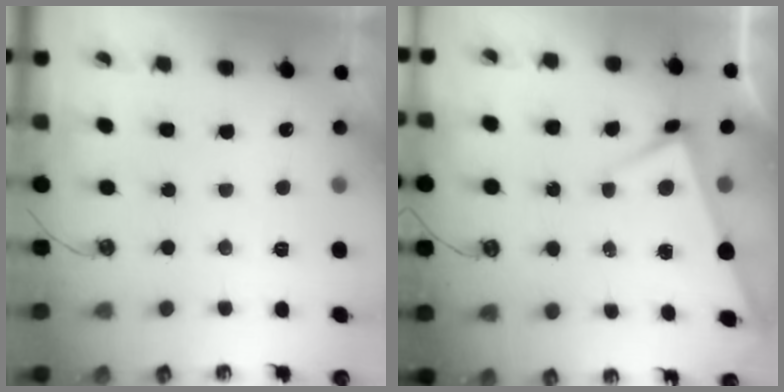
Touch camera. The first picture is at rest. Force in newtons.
{"total": 3.1, "press": 3.1, "slide": 0.0}